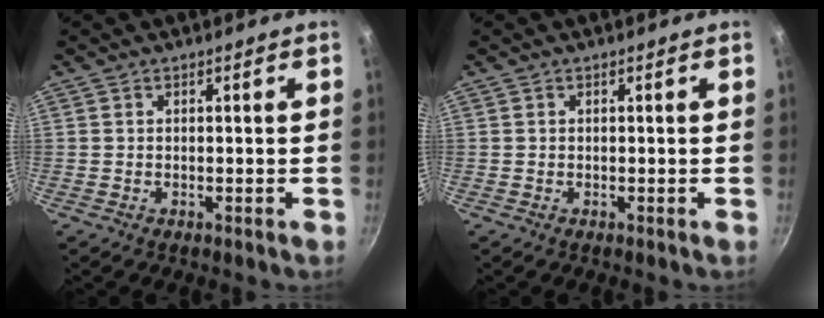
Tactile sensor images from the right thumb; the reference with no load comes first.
{"total": 0.0}